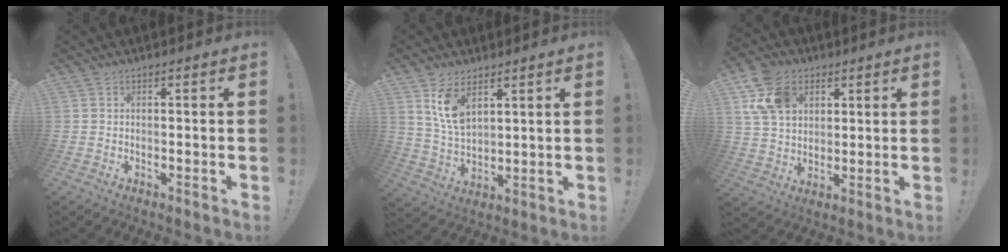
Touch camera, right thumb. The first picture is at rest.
{"total": 9.8, "force": [5.7, 5.2, 6.1], "torque": [-0.121, -0.024, 0.109]}
{"total": 14.1, "force": [5.8, 10.5, 7.5], "torque": [-0.145, -0.012, 0.118]}